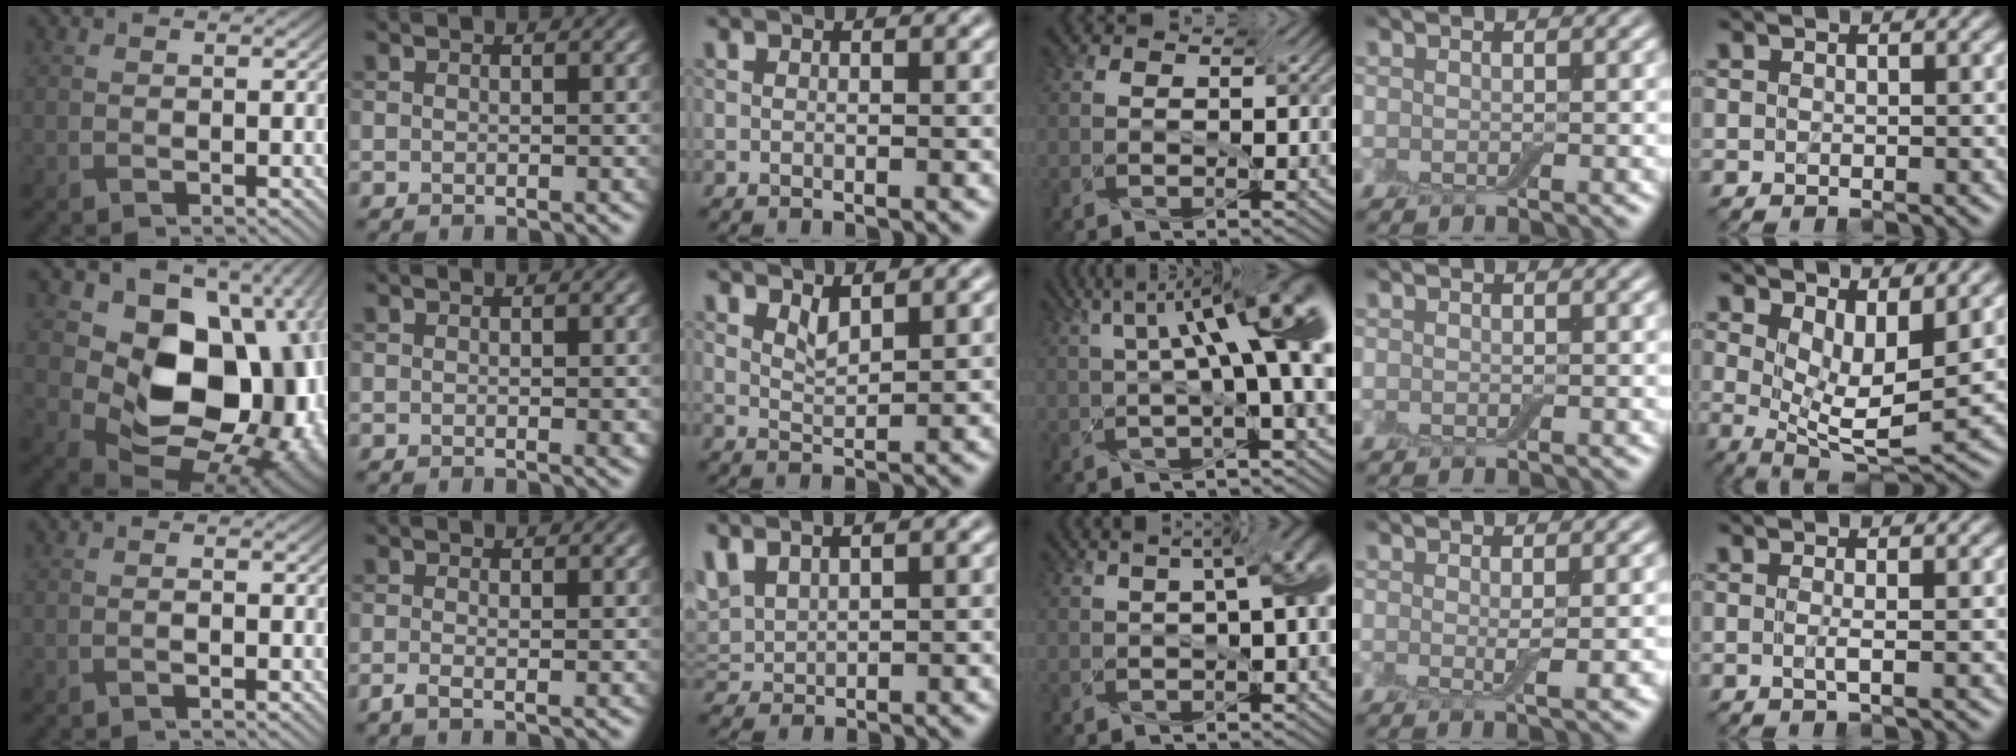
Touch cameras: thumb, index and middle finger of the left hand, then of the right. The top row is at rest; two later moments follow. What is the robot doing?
{"motion": "screw", "object": "jar lid"}